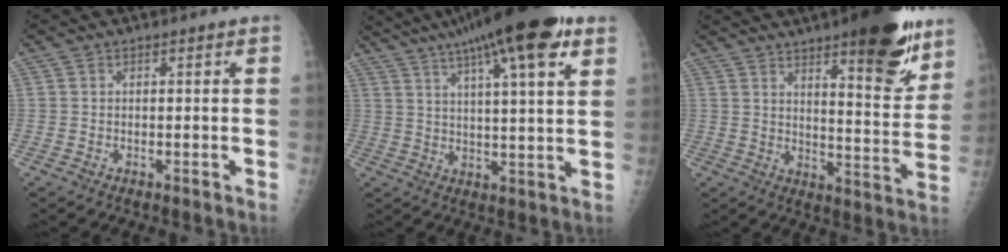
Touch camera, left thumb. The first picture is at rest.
{"total": 20.4, "force": [12.1, 4.0, 16.0], "torque": [-0.247, -0.005, 0.183]}
{"total": 18.5, "force": [11.7, 5.1, 13.4], "torque": [-0.146, -0.070, 0.167]}